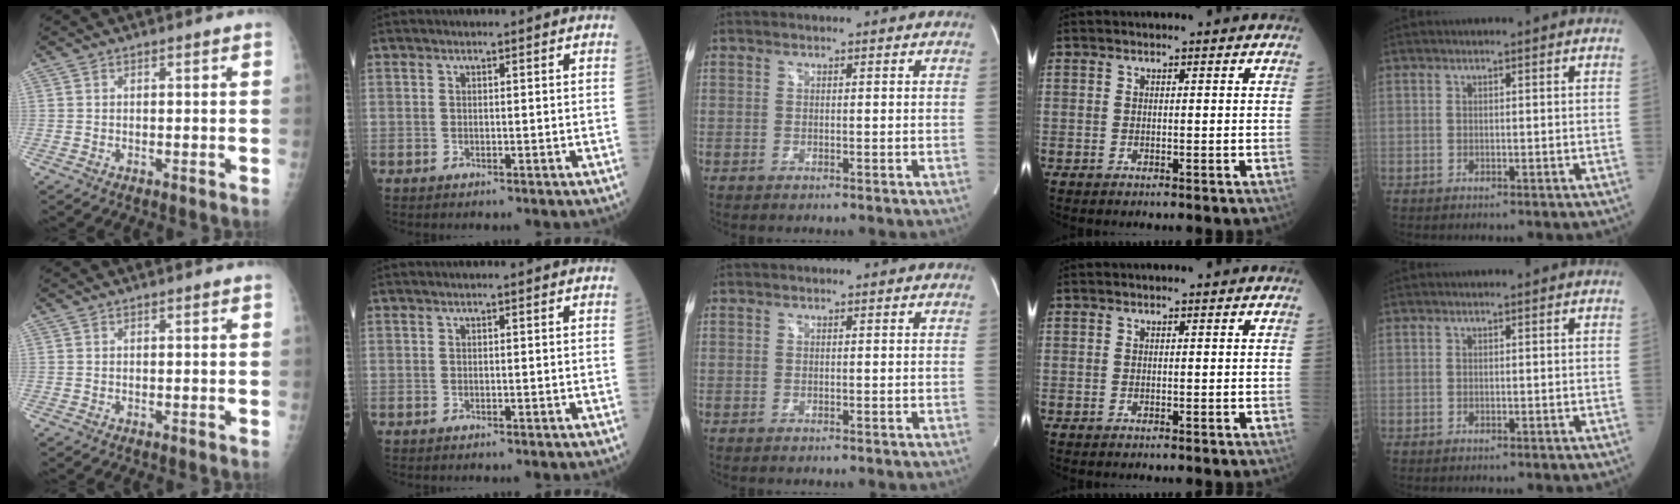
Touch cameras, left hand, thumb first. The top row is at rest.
{}